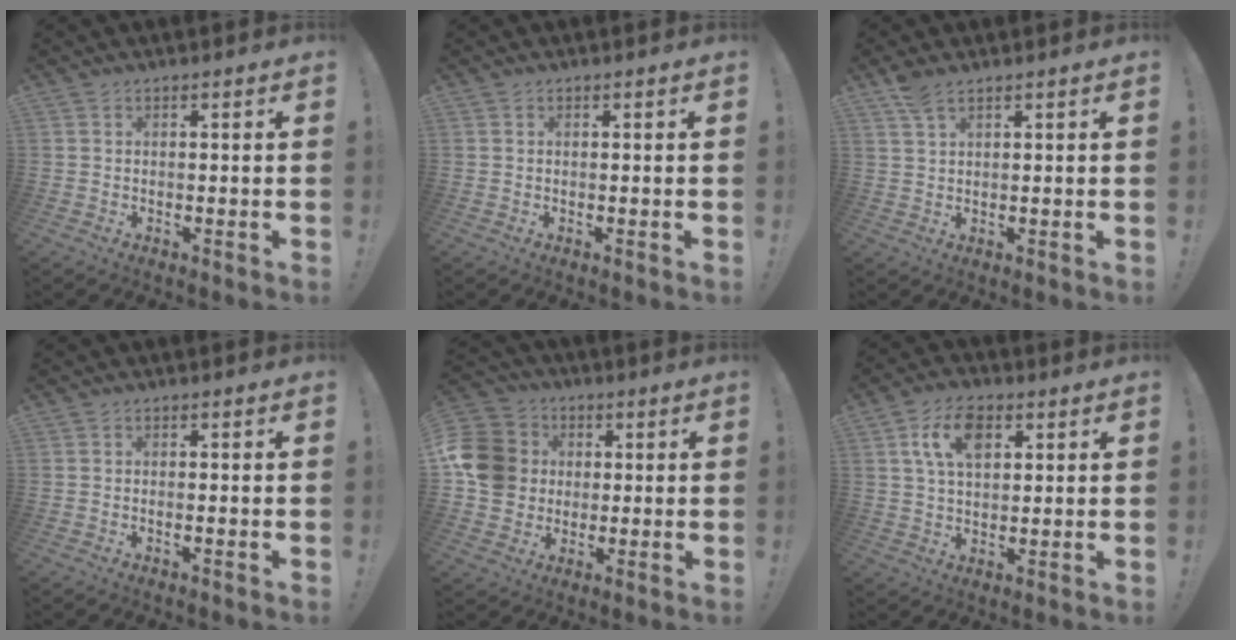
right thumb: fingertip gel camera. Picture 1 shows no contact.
{"total": 0.0}
{"total": 4.3, "force": [3.2, 1.3, 2.7], "torque": [-0.051, -0.011, 0.058]}
{"total": 0.6, "force": [-0.3, -0.2, 0.5], "torque": [-0.008, -0.001, -0.005]}
{"total": 14.2, "force": [1.5, 12.7, 6.2], "torque": [-0.099, 0.001, 0.034]}
{"total": 10.1, "force": [3.8, 6.1, 7.1], "torque": [-0.128, 0.011, 0.073]}